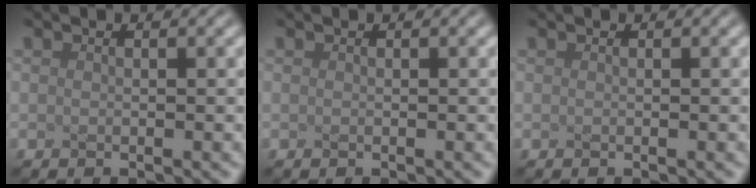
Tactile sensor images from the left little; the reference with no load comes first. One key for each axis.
{"total": 0.0}
{"total": 0.0}